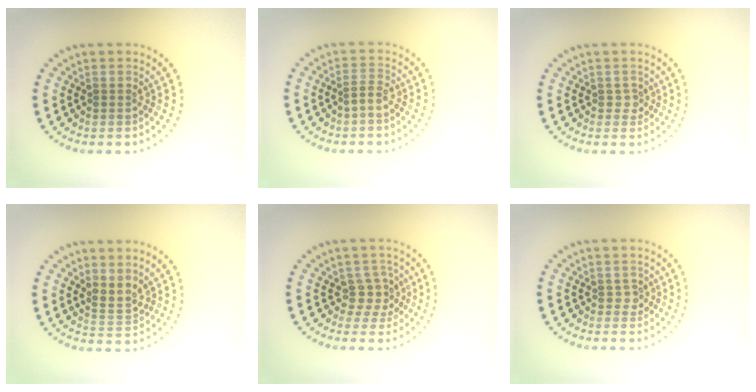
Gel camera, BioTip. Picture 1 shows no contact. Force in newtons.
{"total": 1.2, "press": 0.9, "slide": 0.9}
{"total": 1.0, "press": 0.8, "slide": 0.6}
{"total": 2.0, "press": 1.6, "slide": 1.2}
{"total": 2.2, "press": 1.7, "slide": 1.4}
{"total": 1.0, "press": 0.8, "slide": 0.6}